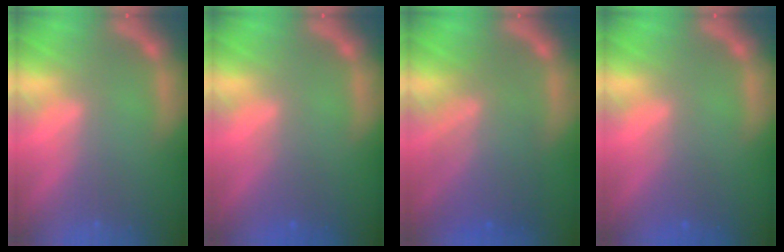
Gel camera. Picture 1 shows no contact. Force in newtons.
{"total": 1.9}
{"total": 7.5}
{"total": 1.9}